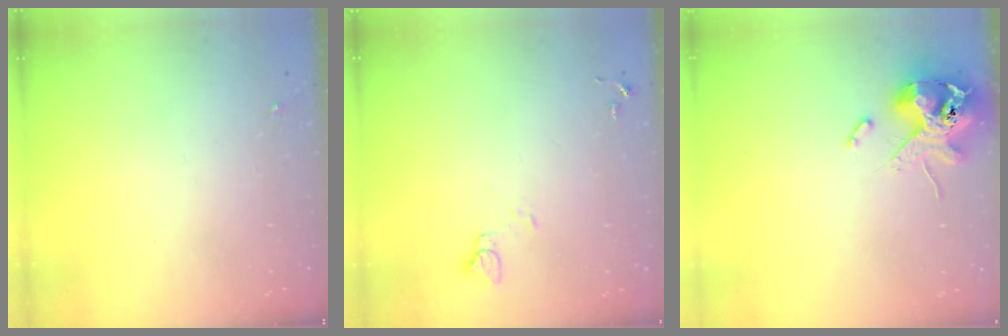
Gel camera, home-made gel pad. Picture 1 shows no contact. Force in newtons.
{"total": 3.9, "press": 3.9, "slide": 0.4}
{"total": 13.1, "press": 12.9, "slide": 2.2}